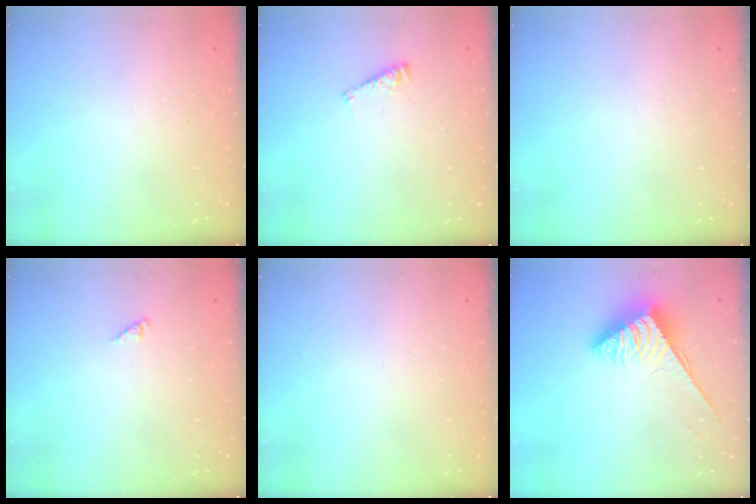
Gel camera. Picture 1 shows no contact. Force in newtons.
{"total": 4.1, "press": 4.1, "slide": 0.2}
{"total": 0.0}
{"total": 0.0}
{"total": 0.0}
{"total": 3.8, "press": 3.8, "slide": 0.6}